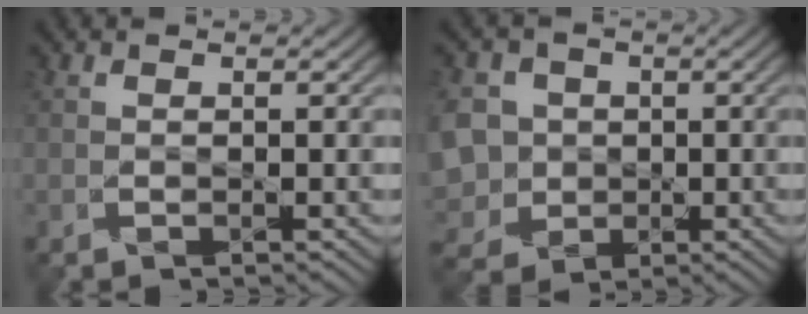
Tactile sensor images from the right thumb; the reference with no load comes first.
{"total": 8.2, "force": [-0.6, 7.5, 3.1], "torque": [-0.126, -0.008, -0.029]}